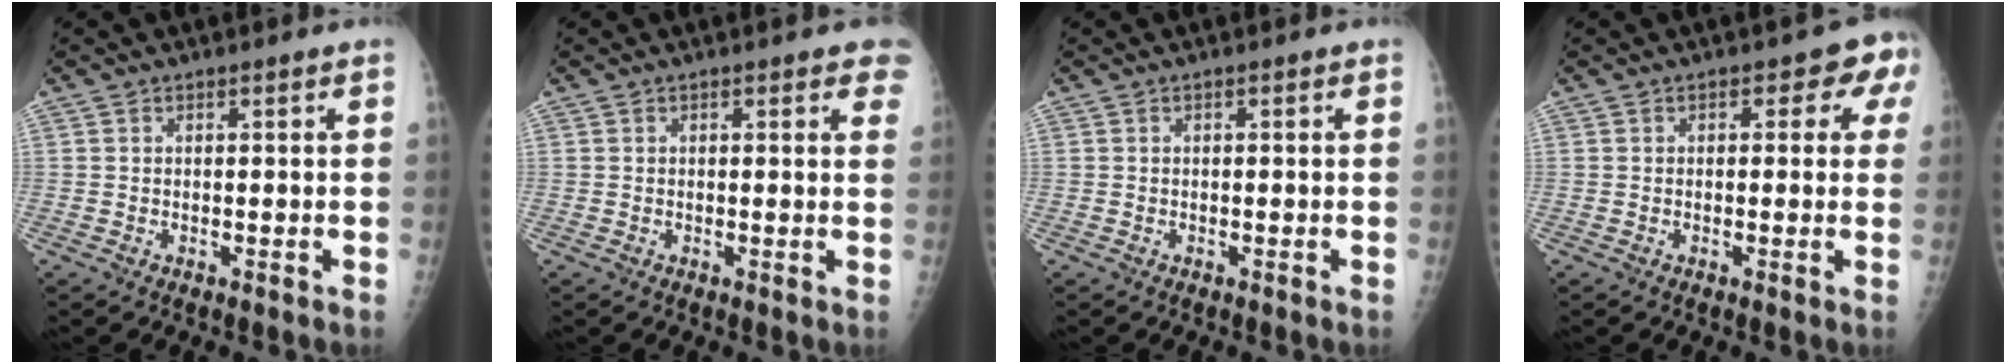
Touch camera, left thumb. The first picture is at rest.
{"total": 4.1, "force": [2.8, 1.4, 2.6], "torque": [-0.003, -0.002, 0.024]}
{"total": 0.0}
{"total": 4.2, "force": [1.6, 2.6, 2.9], "torque": [0.007, 0.001, 0.006]}